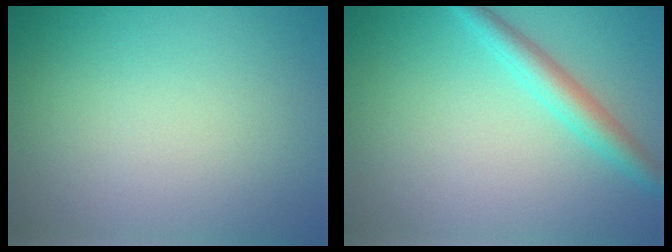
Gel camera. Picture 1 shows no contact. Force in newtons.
{"total": 2.9, "press": 2.9, "slide": 0.1}